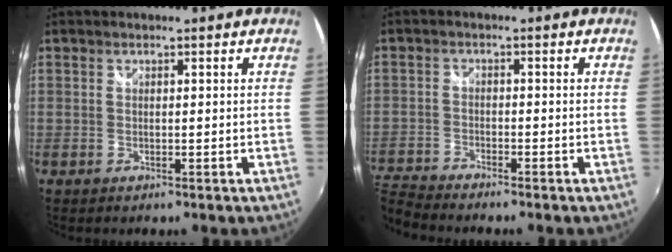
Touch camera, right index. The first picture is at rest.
{"total": 6.2, "force": [-6.2, 0.2, 1.0], "torque": [-0.046, -0.018, -0.128]}